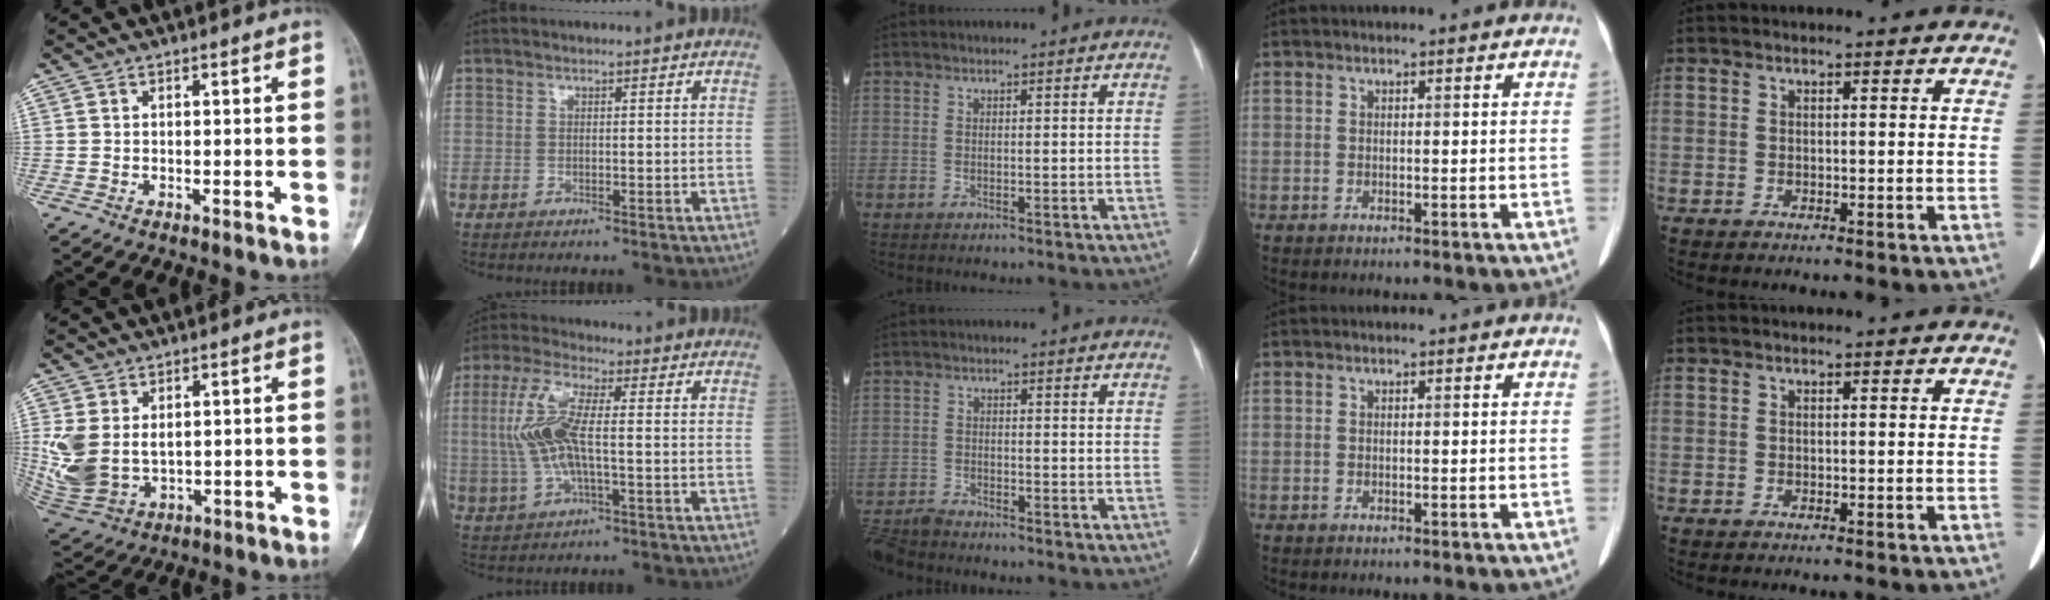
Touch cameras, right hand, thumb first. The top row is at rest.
{"thumb": {"total": 10.3, "force": [1.3, 7.2, 7.2], "torque": [-0.155, -0.012, 0.047]}, "index": {"total": 9.6, "force": [0.2, 2.3, 9.3], "torque": [-0.215, 0.007, 0.001]}, "middle": {"total": 5.1, "force": [-5.1, 0.3, 0.7], "torque": [-0.012, -0.021, -0.096]}}